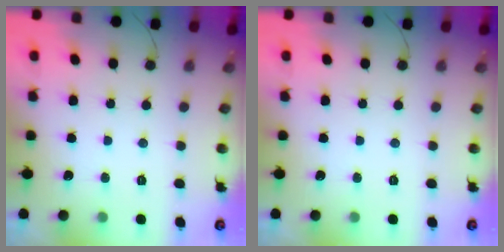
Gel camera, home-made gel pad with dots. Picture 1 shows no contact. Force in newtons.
{"total": 0.0}